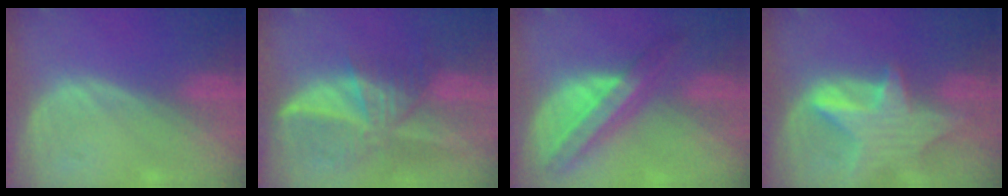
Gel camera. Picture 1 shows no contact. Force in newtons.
{"total": 9.4, "press": 8.3, "slide": 4.6}
{"total": 8.2, "press": 7.0, "slide": 4.3}
{"total": 8.0, "press": 7.3, "slide": 3.2}